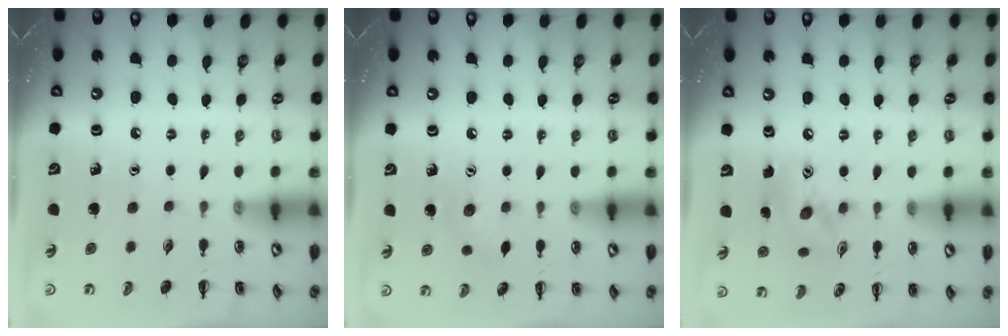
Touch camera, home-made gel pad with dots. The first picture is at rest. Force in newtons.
{"total": 6.2, "press": 6.0, "slide": 1.6}
{"total": 12.0, "press": 11.9, "slide": 1.8}